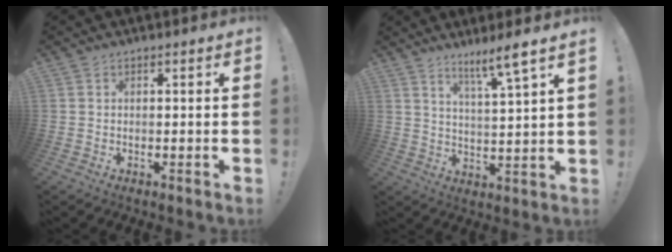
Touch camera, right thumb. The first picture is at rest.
{"total": 7.6, "force": [5.5, -0.8, 5.1], "torque": [-0.072, -0.043, 0.084]}